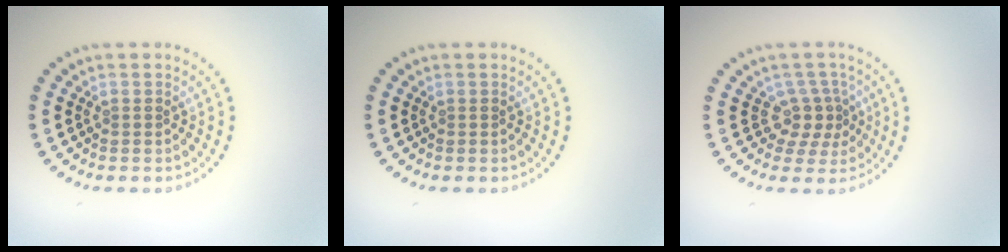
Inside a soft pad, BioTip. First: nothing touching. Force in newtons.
{"total": 0.0}
{"total": 2.6, "press": 1.8, "slide": 1.8}